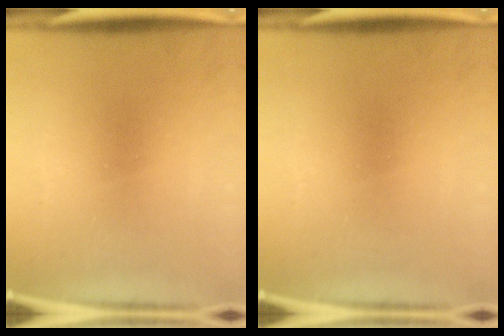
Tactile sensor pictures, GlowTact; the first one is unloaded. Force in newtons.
{"total": 0.0}